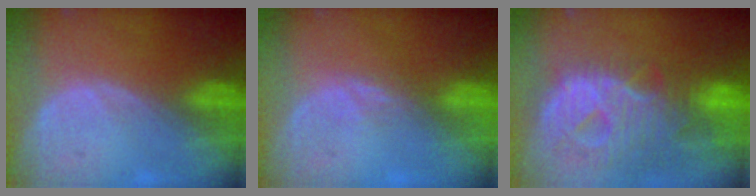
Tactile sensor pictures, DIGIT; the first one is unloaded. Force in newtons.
{"total": 1.4, "press": 1.4, "slide": 0.3}
{"total": 12.8, "press": 10.8, "slide": 6.8}